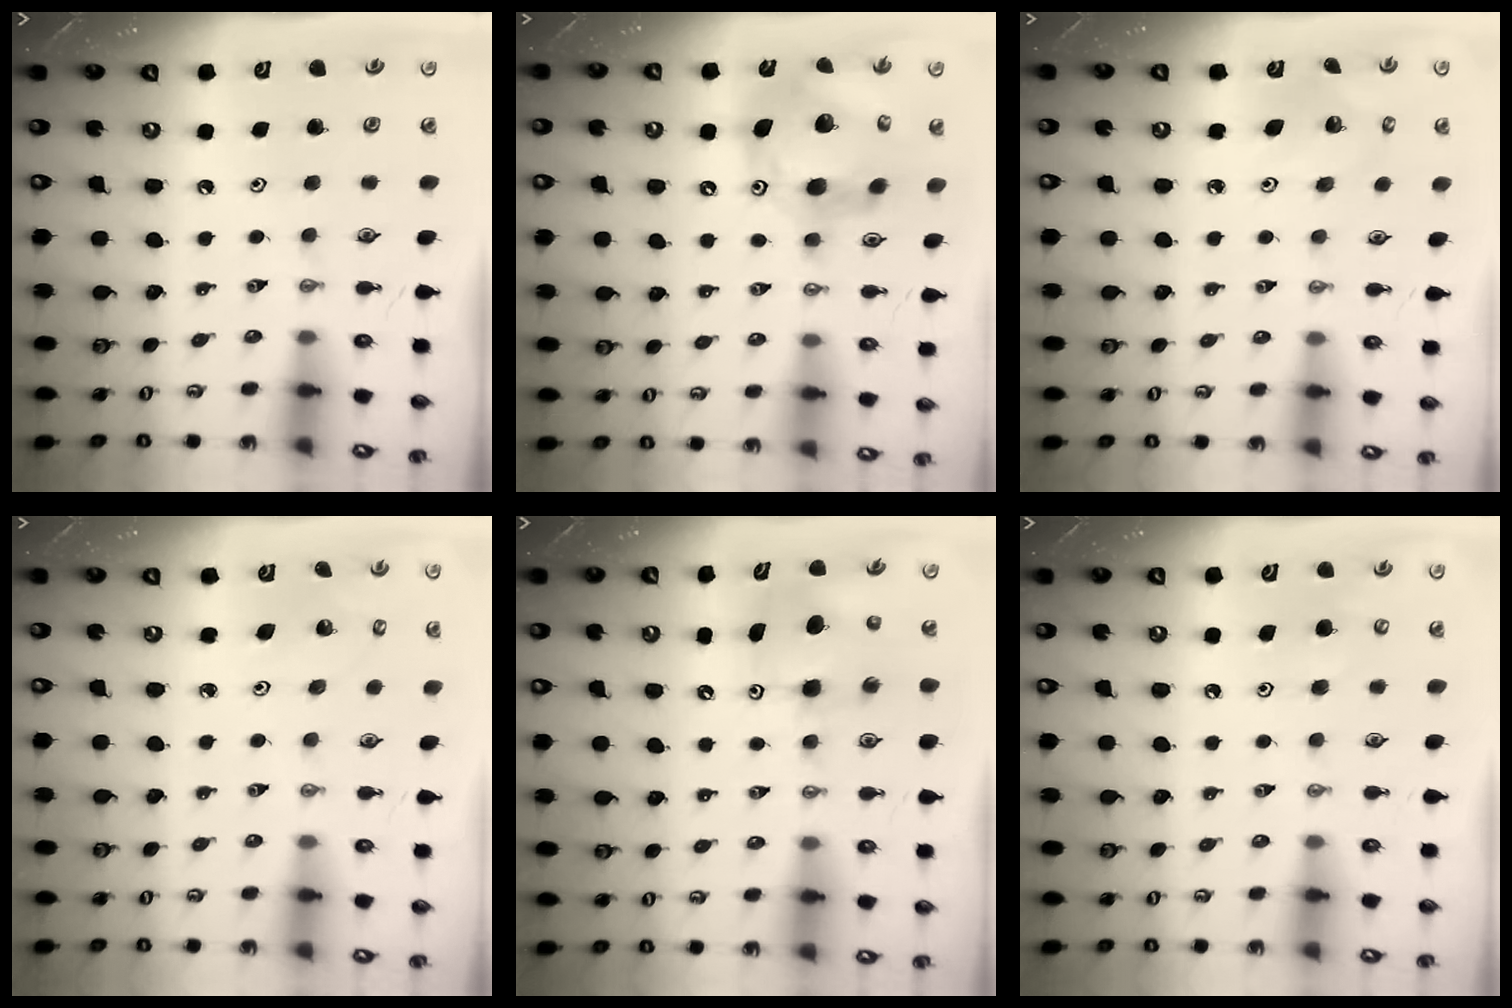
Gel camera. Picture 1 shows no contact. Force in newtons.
{"total": 17.9, "press": 17.8, "slide": 1.8}
{"total": 4.3, "press": 4.3, "slide": 0.4}
{"total": 2.1, "press": 2.1, "slide": 0.1}
{"total": 8.0, "press": 7.8, "slide": 1.9}
{"total": 5.7, "press": 5.7, "slide": 0.9}